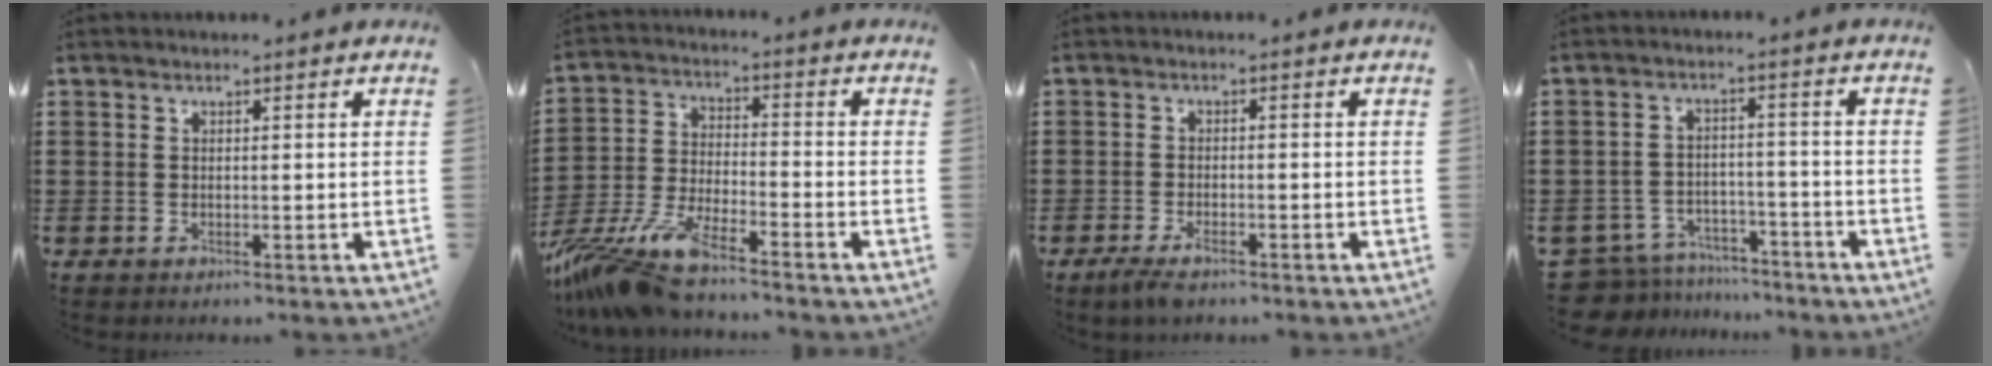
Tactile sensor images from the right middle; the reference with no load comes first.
{"total": 9.8, "force": [-8.8, 0.6, 4.4], "torque": [-0.112, -0.009, -0.179]}
{"total": 2.5, "force": [-1.8, 0.5, 1.7], "torque": [-0.043, -0.004, -0.038]}
{"total": 5.9, "force": [-5.7, 1.3, 0.5], "torque": [-0.035, 0.009, -0.125]}